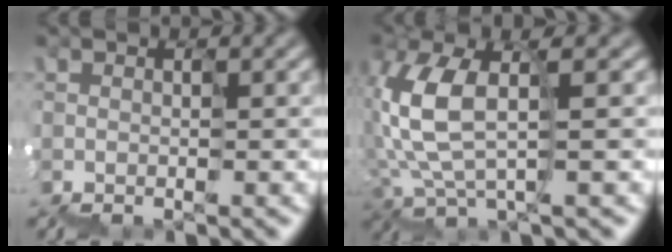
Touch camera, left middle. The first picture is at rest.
{"total": 4.6, "force": [0.9, 1.7, 4.2], "torque": [-0.127, 0.022, 0.012]}